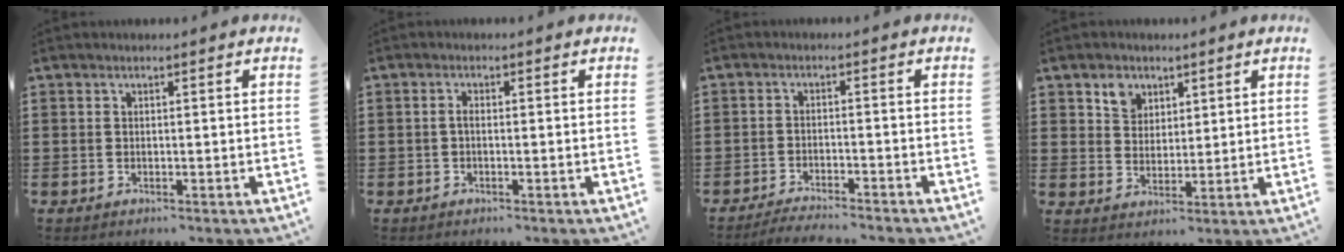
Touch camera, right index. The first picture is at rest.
{"total": 1.1, "force": [-0.4, 0.3, 1.0], "torque": [-0.020, -0.002, -0.008]}
{"total": 2.8, "force": [-2.7, -0.2, 0.5], "torque": [-0.011, -0.003, -0.056]}
{"total": 4.1, "force": [2.4, 3.1, 0.9], "torque": [-0.026, 0.008, 0.043]}